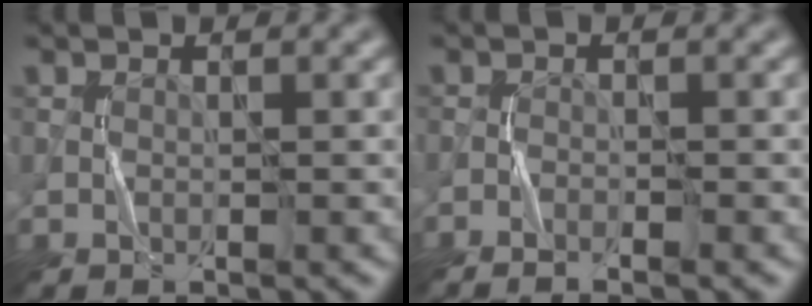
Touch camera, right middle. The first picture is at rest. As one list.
[{"total": 2.4, "force": [-1.9, 0.2, 1.4], "torque": [-0.040, 0.000, -0.037]}]